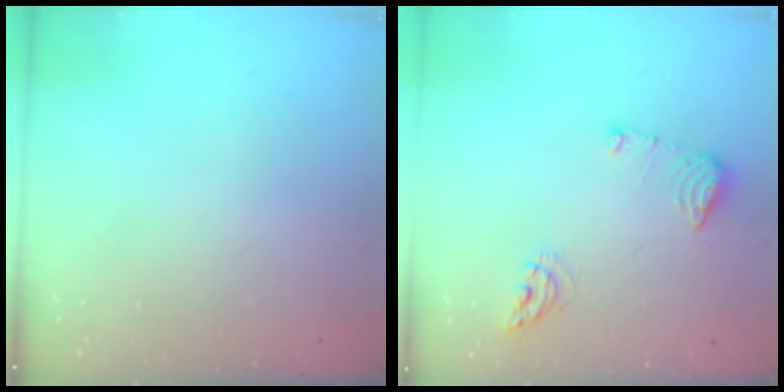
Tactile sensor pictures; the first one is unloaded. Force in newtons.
{"total": 9.0, "press": 8.9, "slide": 0.9}